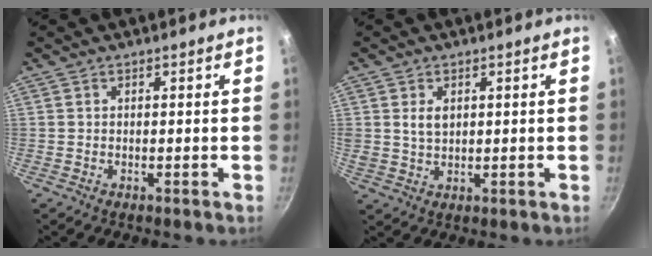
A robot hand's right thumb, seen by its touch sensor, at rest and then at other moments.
{"total": 3.6, "force": [1.1, 2.5, 2.4], "torque": [-0.034, -0.004, 0.024]}